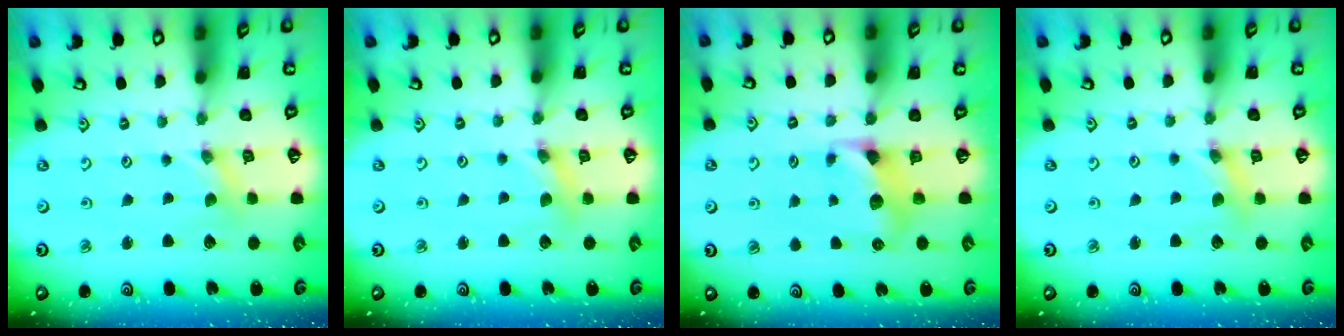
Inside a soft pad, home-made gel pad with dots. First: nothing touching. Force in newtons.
{"total": 3.0, "press": 3.0, "slide": 0.3}
{"total": 6.8, "press": 6.8, "slide": 0.5}
{"total": 3.0, "press": 3.0, "slide": 0.3}